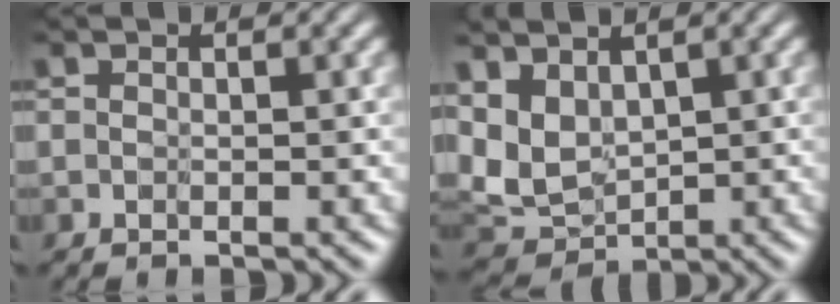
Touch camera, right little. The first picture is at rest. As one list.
[{"total": 2.9, "force": [1.0, 1.8, 2.0], "torque": [-0.070, -0.018, 0.027]}]